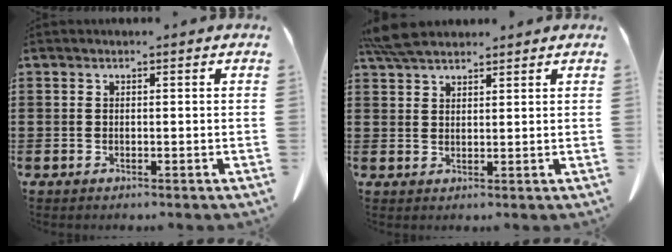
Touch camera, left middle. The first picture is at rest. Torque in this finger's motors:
{"motor_torque": [0.99, -0.94, 0.28, 0.10]}